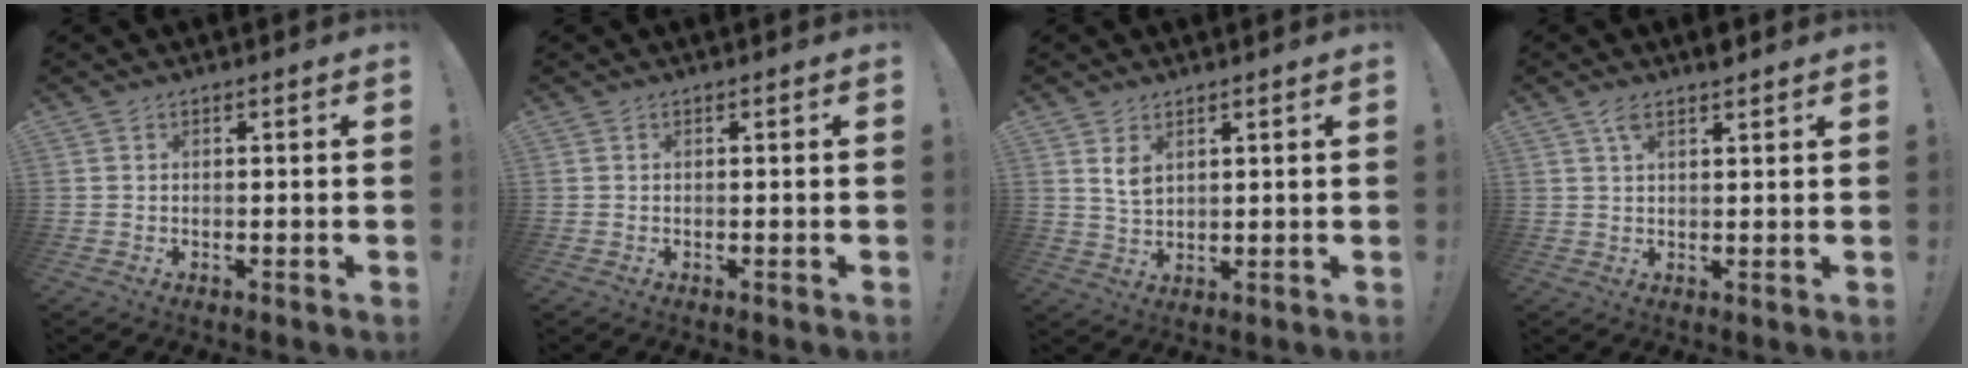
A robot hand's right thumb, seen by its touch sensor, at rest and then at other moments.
{"total": 0.0}
{"total": 5.1, "force": [2.7, 3.3, 2.8], "torque": [-0.046, -0.012, 0.051]}
{"total": 3.6, "force": [2.5, 1.0, 2.5], "torque": [-0.046, -0.006, 0.042]}